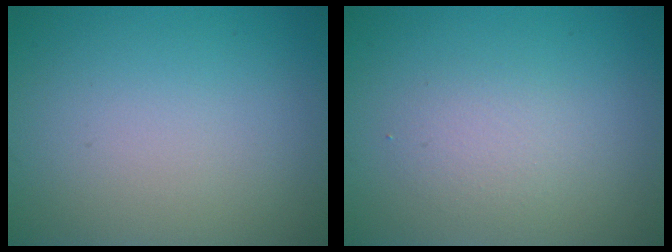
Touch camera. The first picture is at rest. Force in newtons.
{"total": 1.9, "press": 1.8, "slide": 0.2}